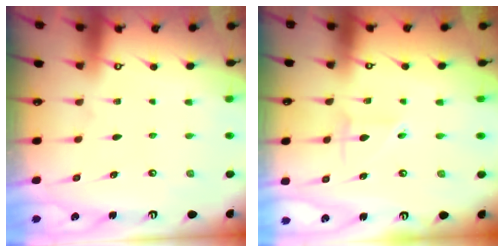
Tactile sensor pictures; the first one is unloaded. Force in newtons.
{"total": 2.7, "press": 2.6, "slide": 0.3}